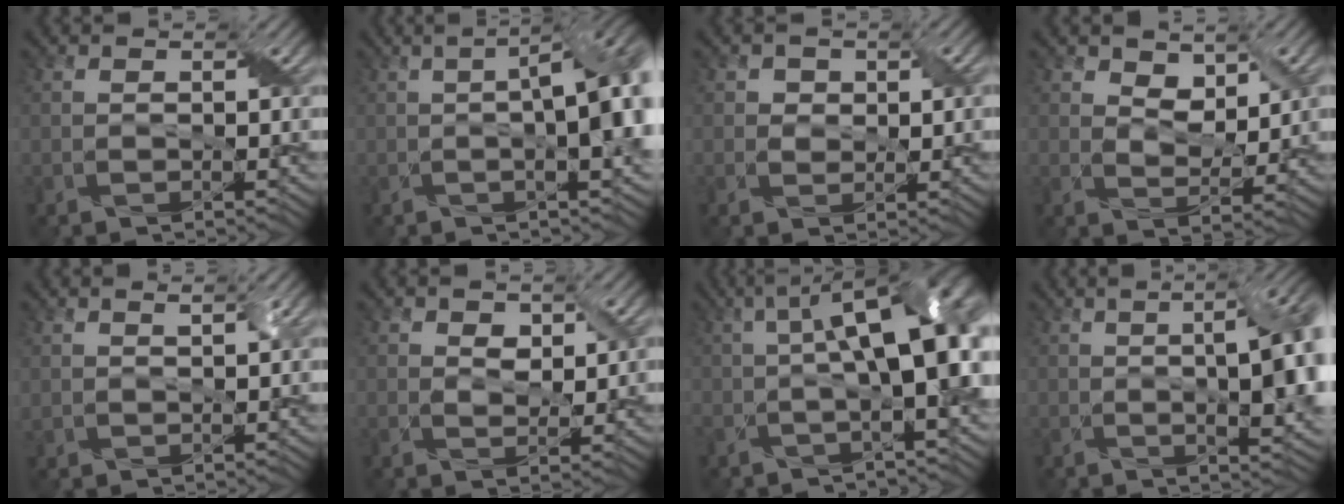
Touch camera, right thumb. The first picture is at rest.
{"total": 12.1, "force": [0.3, 4.2, 11.3], "torque": [-0.147, 0.014, -0.005]}
{"total": 2.4, "force": [0.8, 2.0, 1.1], "torque": [-0.022, 0.000, 0.009]}
{"total": 4.8, "force": [2.6, 2.8, 2.9], "torque": [-0.060, -0.008, 0.039]}
{"total": 1.6, "force": [0.9, 0.5, 1.2], "torque": [-0.028, 0.002, 0.020]}
{"total": 3.4, "force": [1.4, 2.0, 2.3], "torque": [-0.048, -0.002, 0.026]}
{"total": 14.2, "force": [-0.1, 5.2, 13.2], "torque": [-0.203, -0.004, 0.003]}
{"total": 13.2, "force": [0.7, 4.8, 12.2], "torque": [-0.134, 0.014, 0.001]}